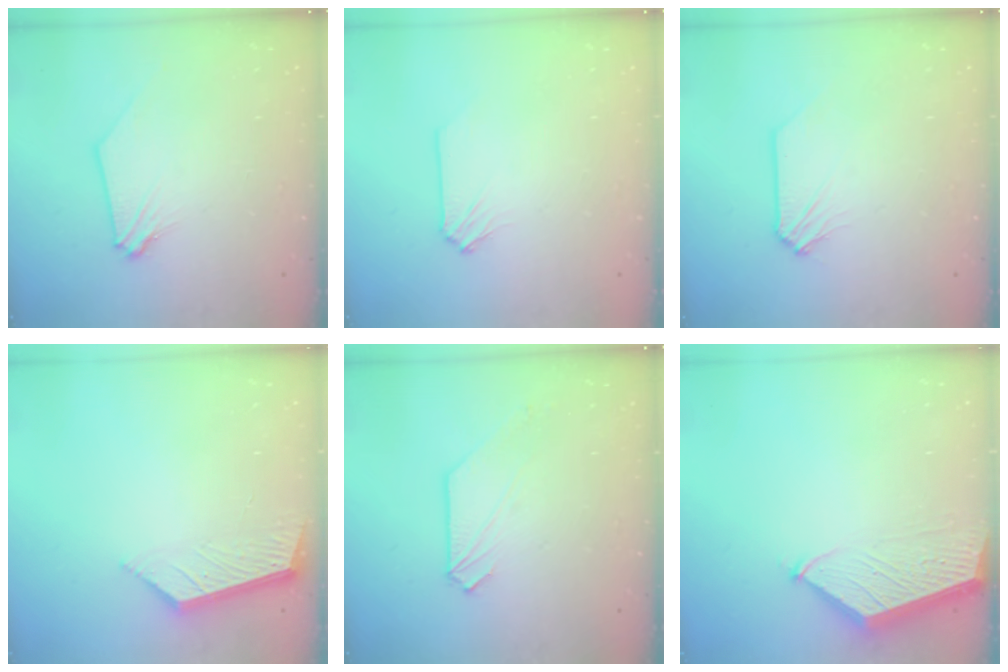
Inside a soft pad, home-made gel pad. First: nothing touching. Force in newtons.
{"total": 0.0}
{"total": 0.0}
{"total": 5.9, "press": 5.9, "slide": 0.7}
{"total": 1.1, "press": 1.1, "slide": 0.1}
{"total": 5.2, "press": 5.2, "slide": 0.4}